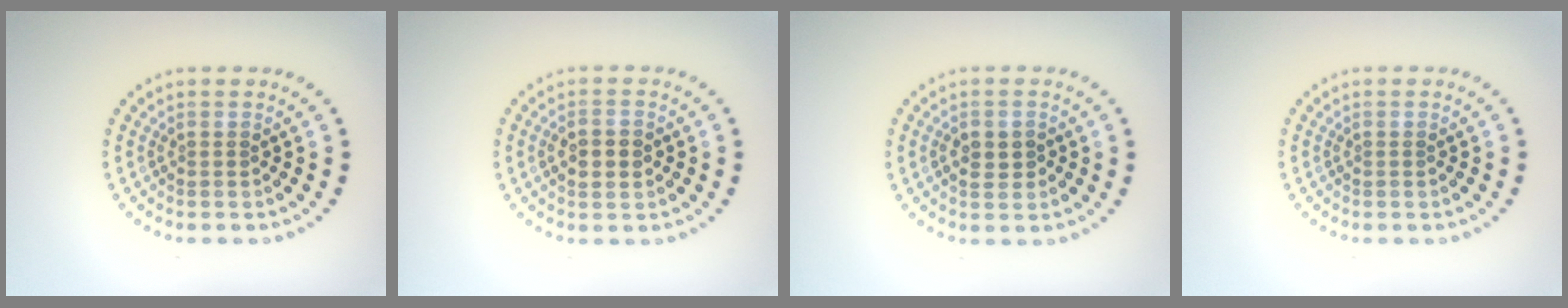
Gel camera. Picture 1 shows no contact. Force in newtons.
{"total": 2.2, "press": 2.2, "slide": 0.1}
{"total": 2.1, "press": 2.1, "slide": 0.2}
{"total": 0.0}